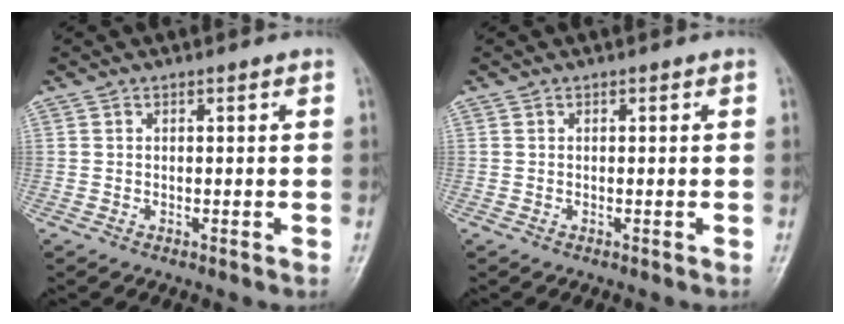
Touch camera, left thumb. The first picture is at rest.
{"total": 0.0}